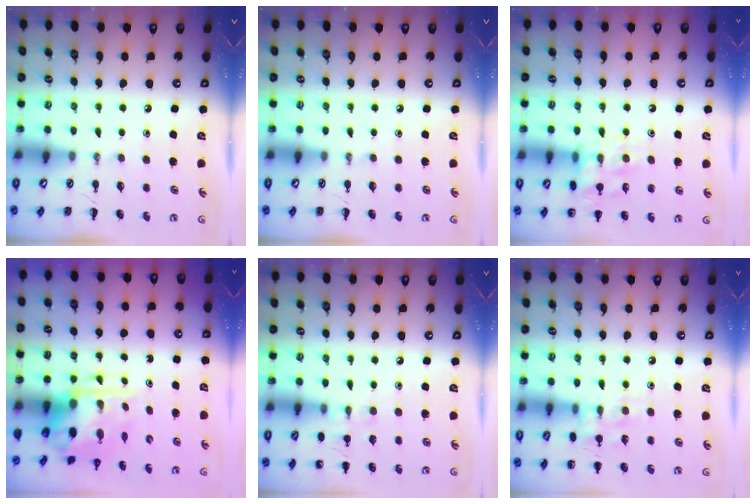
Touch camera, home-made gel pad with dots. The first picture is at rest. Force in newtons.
{"total": 0.0}
{"total": 14.3, "press": 14.2, "slide": 1.8}
{"total": 5.7, "press": 5.5, "slide": 1.3}
{"total": 7.6, "press": 7.3, "slide": 2.1}
{"total": 8.9, "press": 8.8, "slide": 1.2}